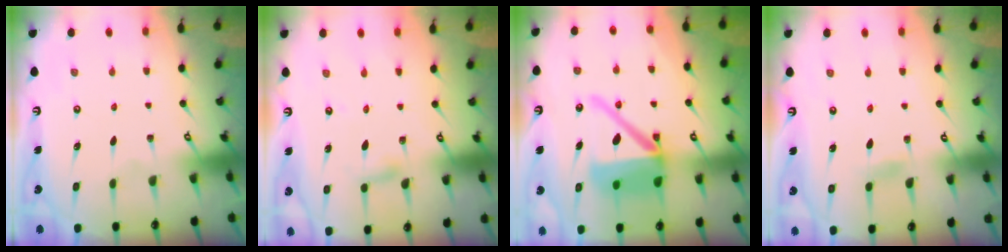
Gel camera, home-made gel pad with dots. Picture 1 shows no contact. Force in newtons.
{"total": 2.0, "press": 2.0, "slide": 0.2}
{"total": 16.6, "press": 16.5, "slide": 2.1}
{"total": 2.4, "press": 2.4, "slide": 0.3}